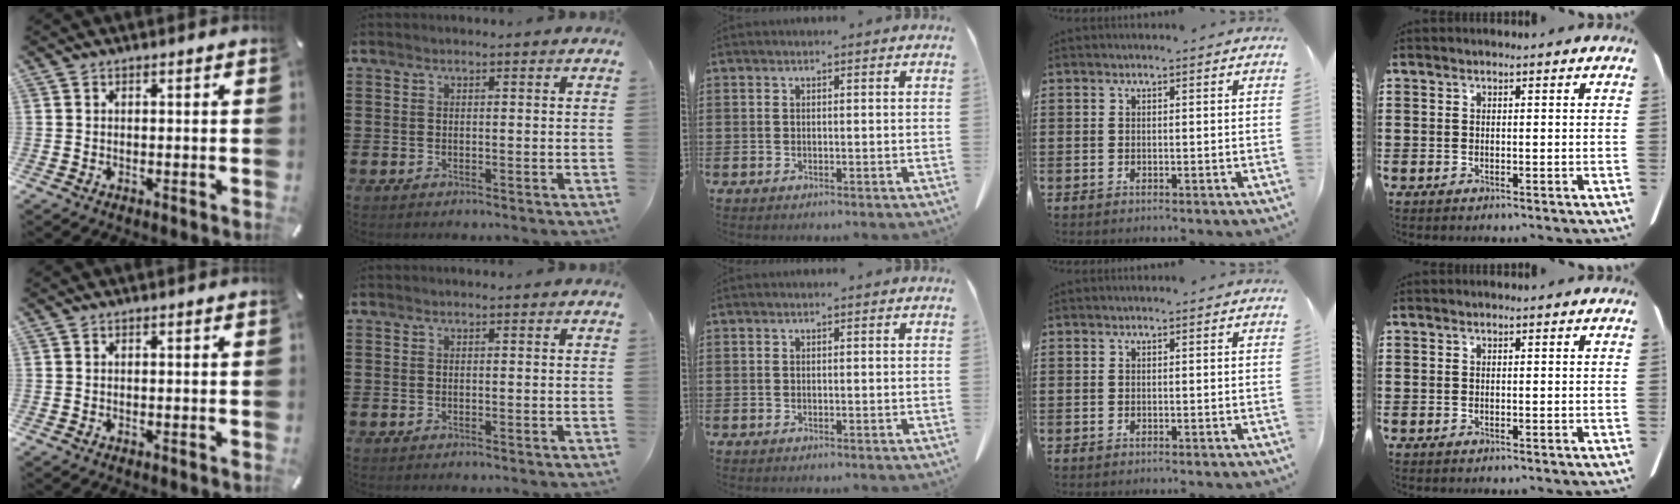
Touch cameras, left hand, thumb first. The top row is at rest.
{}